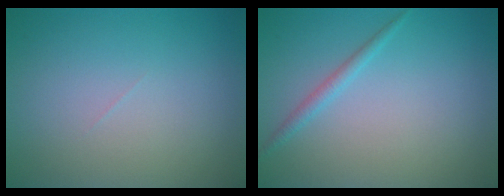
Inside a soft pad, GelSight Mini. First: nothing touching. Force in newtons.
{"total": 1.3, "press": 1.3, "slide": 0.0}